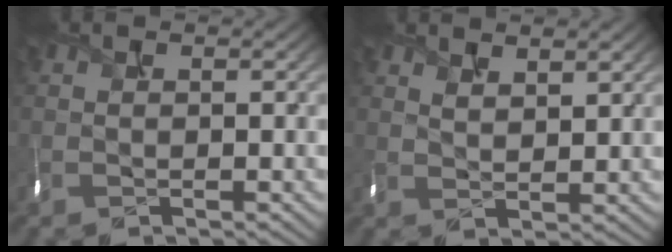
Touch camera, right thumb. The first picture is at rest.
{"total": 2.5, "force": [2.2, 0.5, 1.1], "torque": [-0.013, -0.010, 0.044]}